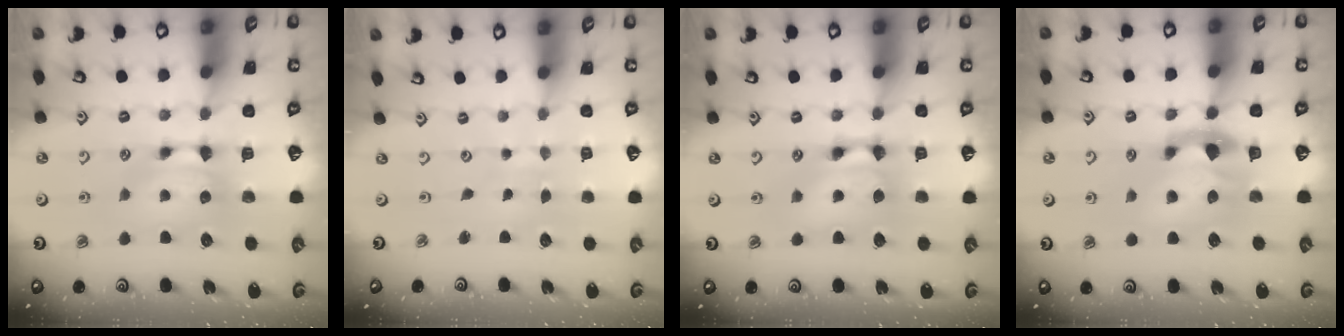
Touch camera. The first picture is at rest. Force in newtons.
{"total": 5.6, "press": 5.6, "slide": 0.3}
{"total": 2.5, "press": 2.5, "slide": 0.2}
{"total": 3.6, "press": 3.2, "slide": 1.6}